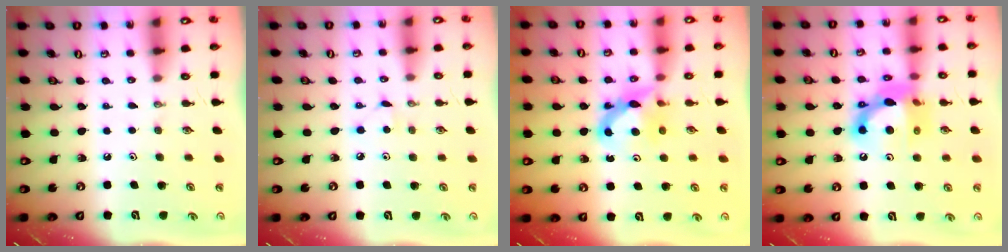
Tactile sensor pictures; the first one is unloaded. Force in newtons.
{"total": 3.1, "press": 3.1, "slide": 0.4}
{"total": 7.7, "press": 7.6, "slide": 0.8}
{"total": 13.0, "press": 12.9, "slide": 1.2}